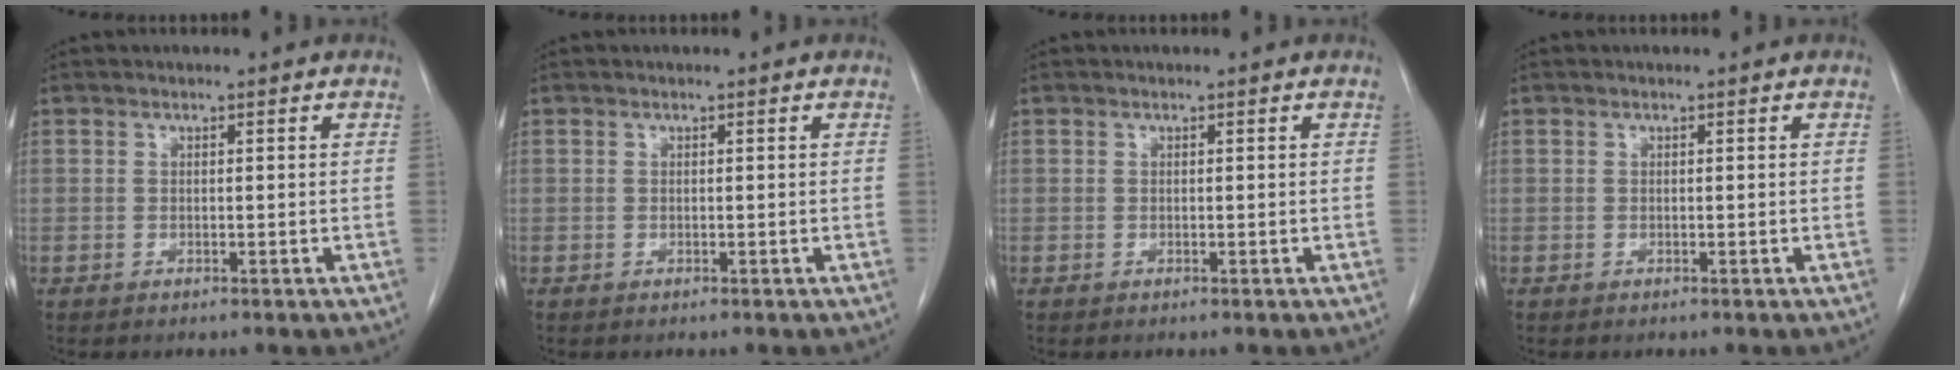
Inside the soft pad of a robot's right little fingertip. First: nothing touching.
{"total": 0.0}
{"total": 0.0}
{"total": 0.0}